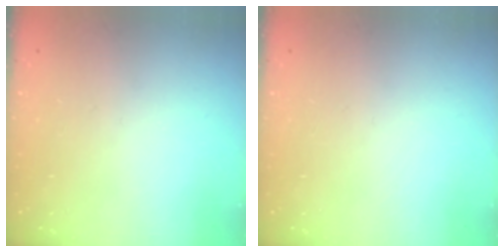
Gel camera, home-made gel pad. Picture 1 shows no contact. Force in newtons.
{"total": 0.0}